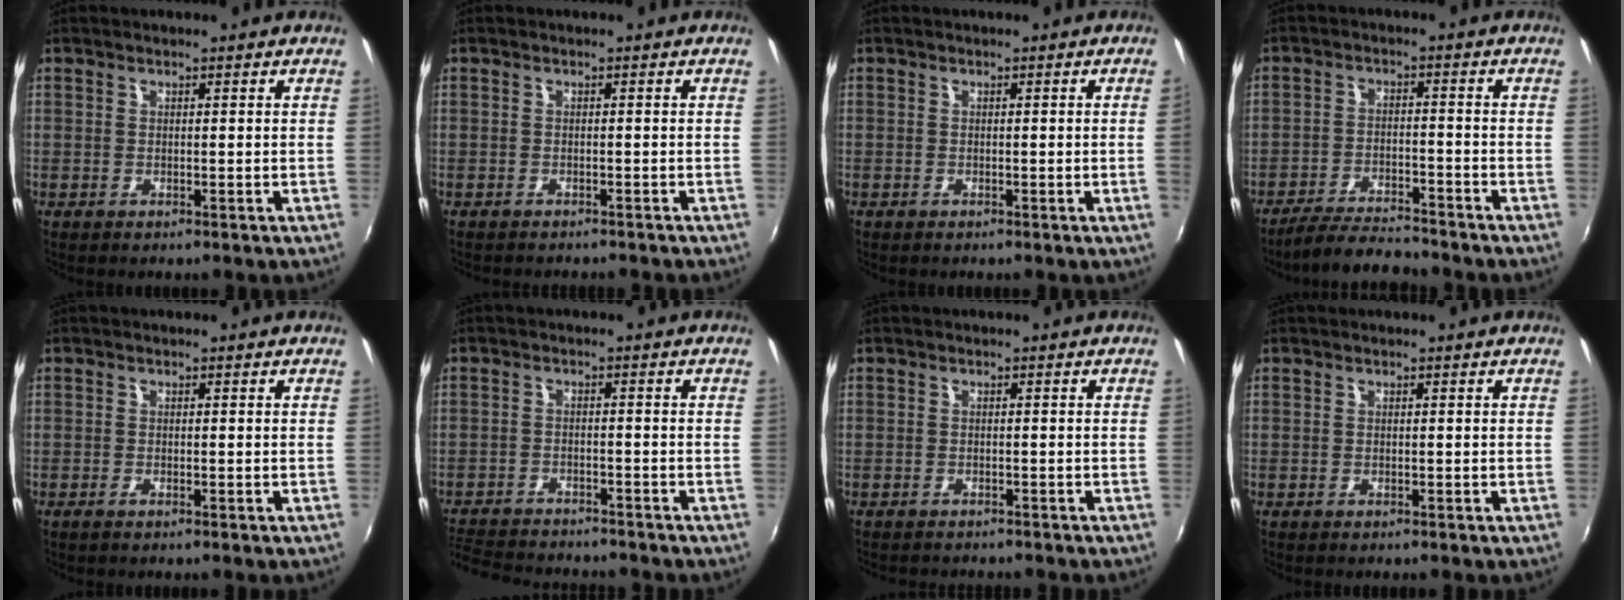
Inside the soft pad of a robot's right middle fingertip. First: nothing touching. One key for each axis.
{"total": 3.5, "fx": -3.2, "fy": 0.8, "fz": 1.1, "tx": -0.028, "ty": -0.015, "tz": -0.048}
{"total": 0.9, "fx": 0.0, "fy": -0.6, "fz": 0.7, "tx": -0.004, "ty": -0.007, "tz": 0.000}
{"total": 8.3, "fx": -7.8, "fy": 1.2, "fz": 2.6, "tx": -0.072, "ty": -0.003, "tz": -0.129}
{"total": 0.8, "fx": -0.6, "fy": 0.1, "fz": 0.4, "tx": -0.009, "ty": -0.002, "tz": -0.014}
{"total": 11.8, "fx": -10.7, "fy": 3.1, "fz": 3.9, "tx": -0.105, "ty": -0.011, "tz": -0.170}
{"total": 3.6, "fx": -3.3, "fy": 0.8, "fz": 1.0, "tx": -0.028, "ty": -0.014, "tz": -0.051}
{"total": 0.0}